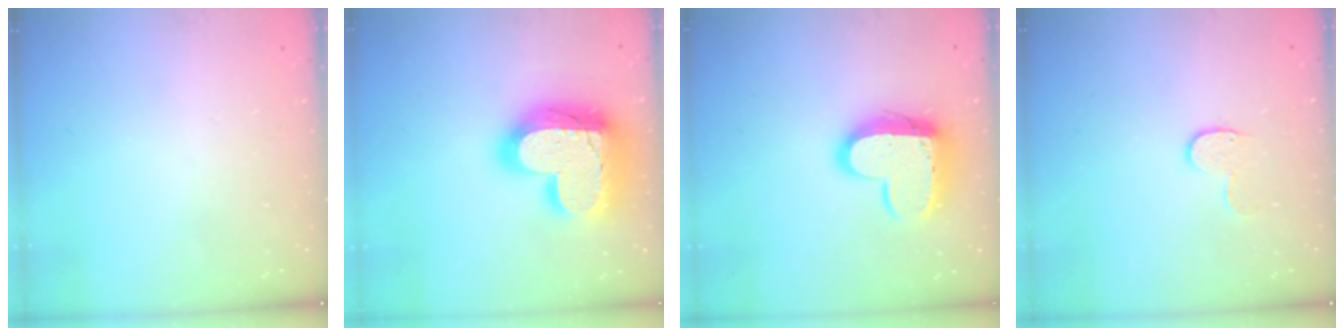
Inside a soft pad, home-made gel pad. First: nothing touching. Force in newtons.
{"total": 27.3, "press": 27.2, "slide": 2.0}
{"total": 14.4, "press": 14.4, "slide": 1.1}
{"total": 6.0, "press": 6.0, "slide": 0.6}